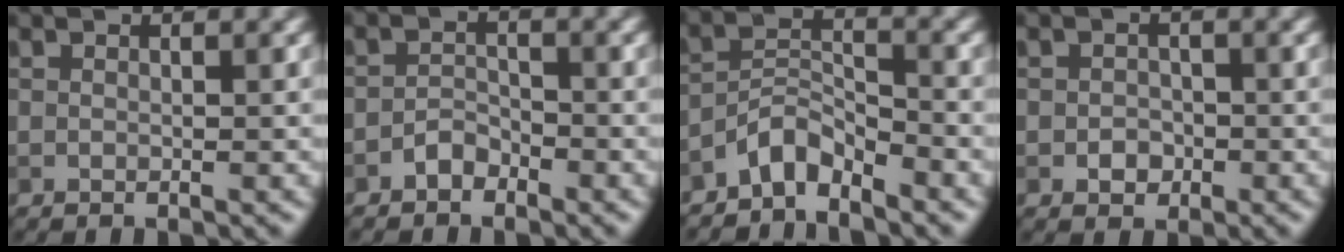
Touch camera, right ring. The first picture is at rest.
{"total": 1.5, "force": [-1.2, 0.8, 0.5], "torque": [-0.007, 0.007, -0.024]}
{"total": 3.2, "force": [-2.8, 0.9, 1.3], "torque": [-0.021, 0.011, -0.062]}
{"total": 1.5, "force": [-0.5, 1.2, 0.7], "torque": [-0.006, -0.001, -0.011]}